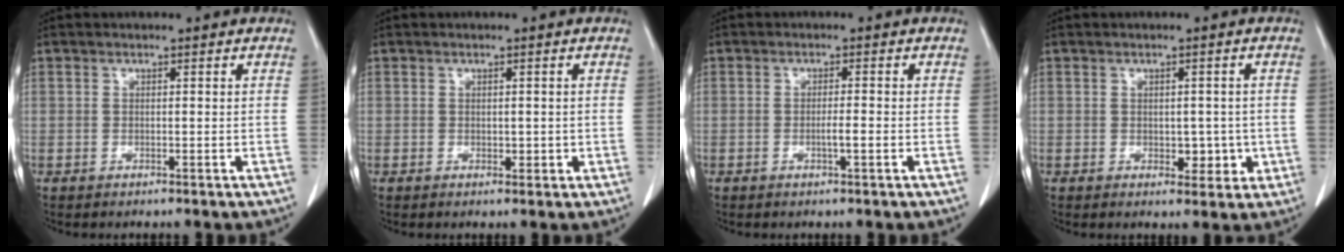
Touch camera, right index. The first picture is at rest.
{"total": 1.3, "force": [0.0, 1.0, 0.9], "torque": [-0.009, -0.001, 0.005]}
{"total": 1.8, "force": [-0.5, 0.0, 1.8], "torque": [-0.032, 0.000, -0.008]}
{"total": 3.6, "force": [-0.4, 2.5, 2.6], "torque": [-0.023, 0.003, 0.005]}